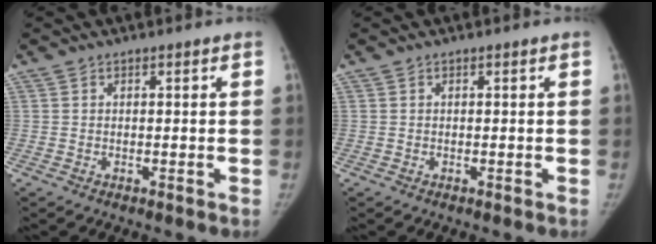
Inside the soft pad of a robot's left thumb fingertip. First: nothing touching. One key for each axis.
{"total": 0.0}